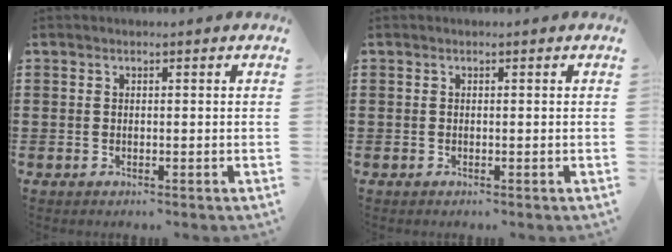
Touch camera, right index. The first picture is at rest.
{"total": 0.0}